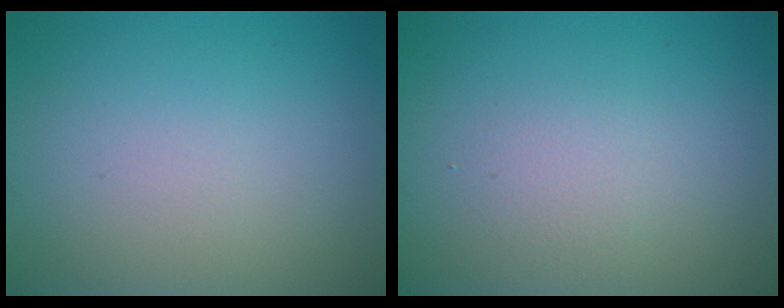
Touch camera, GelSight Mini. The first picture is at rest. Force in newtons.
{"total": 1.4, "press": 1.4, "slide": 0.0}